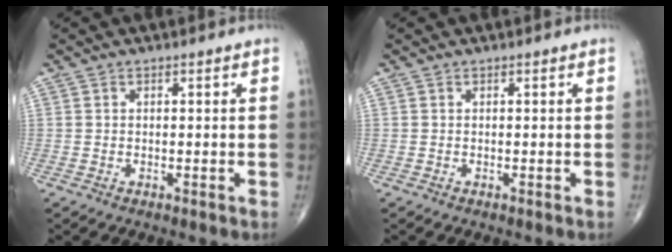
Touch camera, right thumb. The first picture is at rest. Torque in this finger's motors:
{"motor_torque": [-0.02, -0.10, 0.12, 0.10, -0.01]}